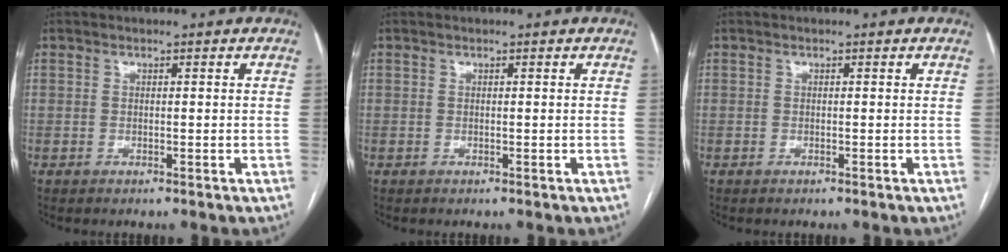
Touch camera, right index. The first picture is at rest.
{"total": 0.0}
{"total": 0.0}